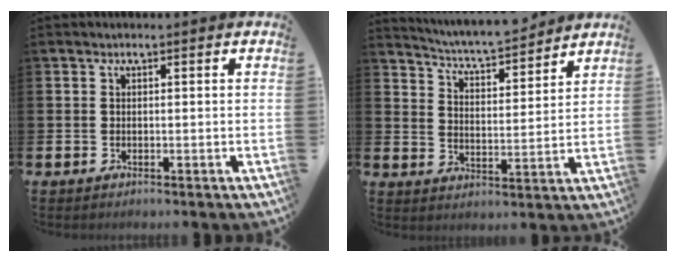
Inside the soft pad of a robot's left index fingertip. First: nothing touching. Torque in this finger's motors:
{"motor_torque": [0.91, -1.23, 0.18, 0.06]}